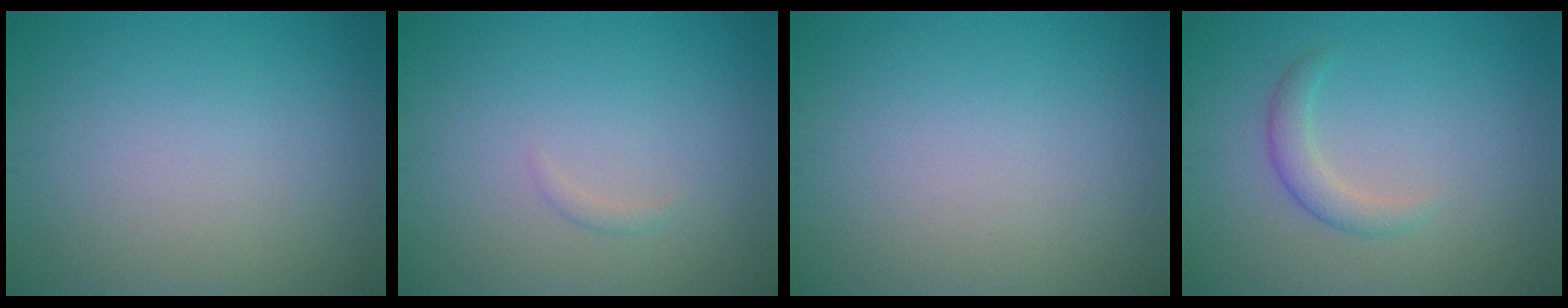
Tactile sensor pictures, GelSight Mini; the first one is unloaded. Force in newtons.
{"total": 0.5, "press": 0.5, "slide": 0.0}
{"total": 0.0}
{"total": 2.0, "press": 2.0, "slide": 0.1}